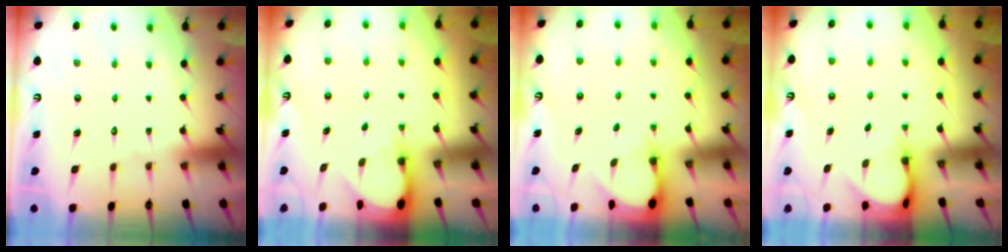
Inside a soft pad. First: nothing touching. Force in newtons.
{"total": 2.9, "press": 2.9, "slide": 0.3}
{"total": 2.6, "press": 2.5, "slide": 0.4}
{"total": 3.9, "press": 3.9, "slide": 0.4}